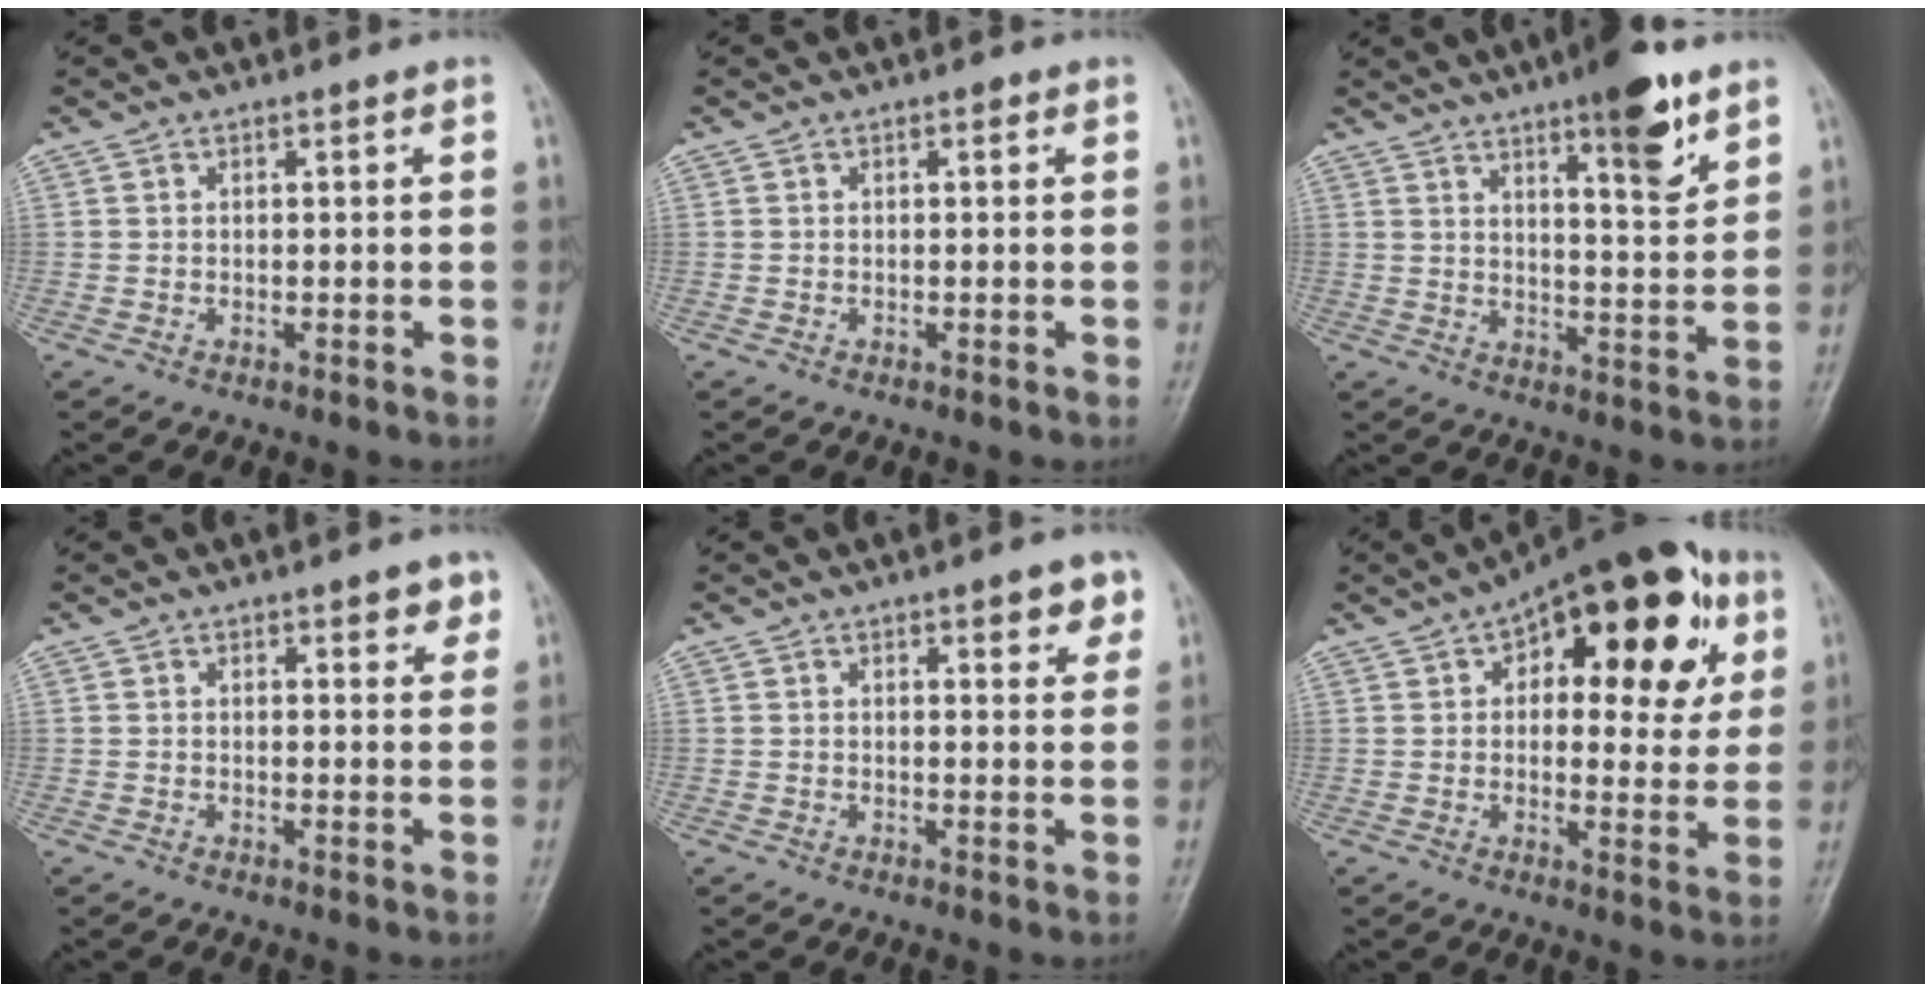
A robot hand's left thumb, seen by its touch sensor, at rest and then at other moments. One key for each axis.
{"total": 0.6, "fx": 0.2, "fy": 0.4, "fz": 0.4, "tx": -0.001, "ty": 0.002, "tz": -0.002}
{"total": 11.1, "fx": 6.9, "fy": 2.5, "fz": 8.3, "tx": -0.103, "ty": -0.042, "tz": 0.099}
{"total": 3.8, "fx": 2.2, "fy": 1.7, "fz": 2.6, "tx": -0.011, "ty": -0.008, "tz": 0.023}
{"total": 4.8, "fx": 2.7, "fy": 2.0, "fz": 3.5, "tx": -0.024, "ty": -0.011, "tz": 0.030}
{"total": 22.9, "fx": 8.4, "fy": 11.3, "fz": 18.0, "tx": -0.199, "ty": 0.007, "tz": 0.110}